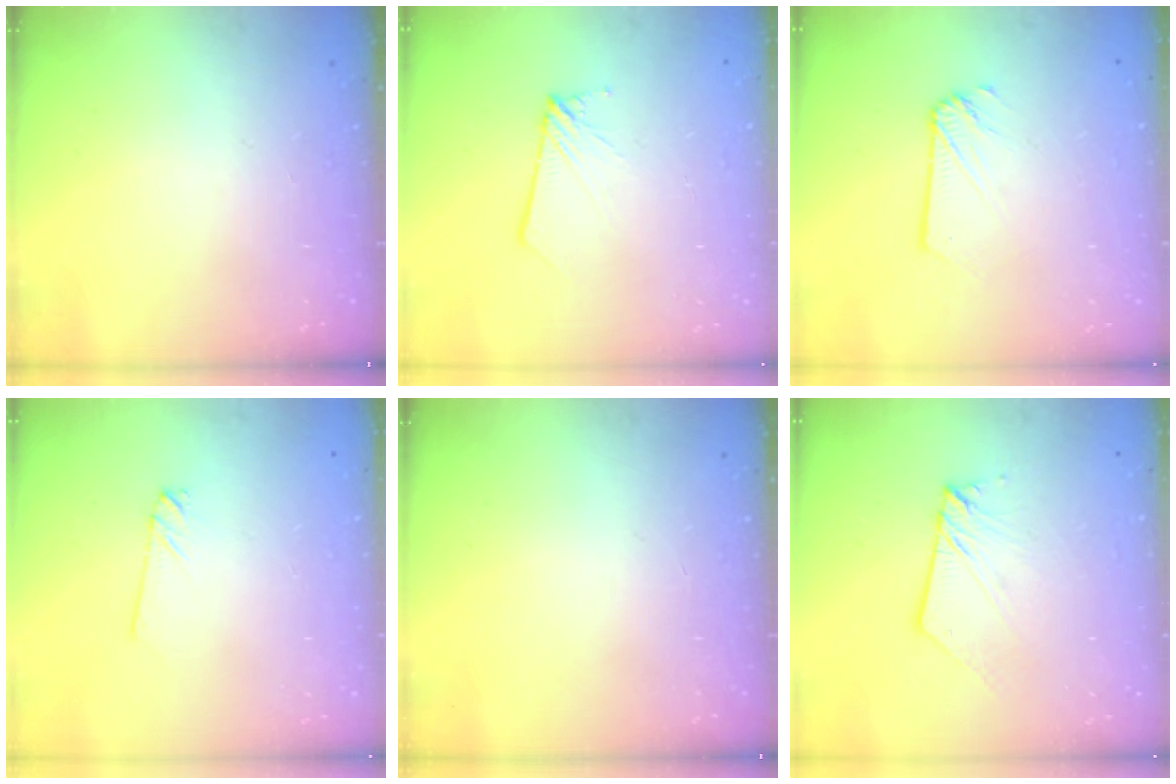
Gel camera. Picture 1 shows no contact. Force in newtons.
{"total": 2.6, "press": 2.6, "slide": 0.2}
{"total": 1.9, "press": 1.9, "slide": 0.1}
{"total": 0.9, "press": 0.9, "slide": 0.1}
{"total": 0.0}
{"total": 5.5, "press": 5.4, "slide": 0.8}